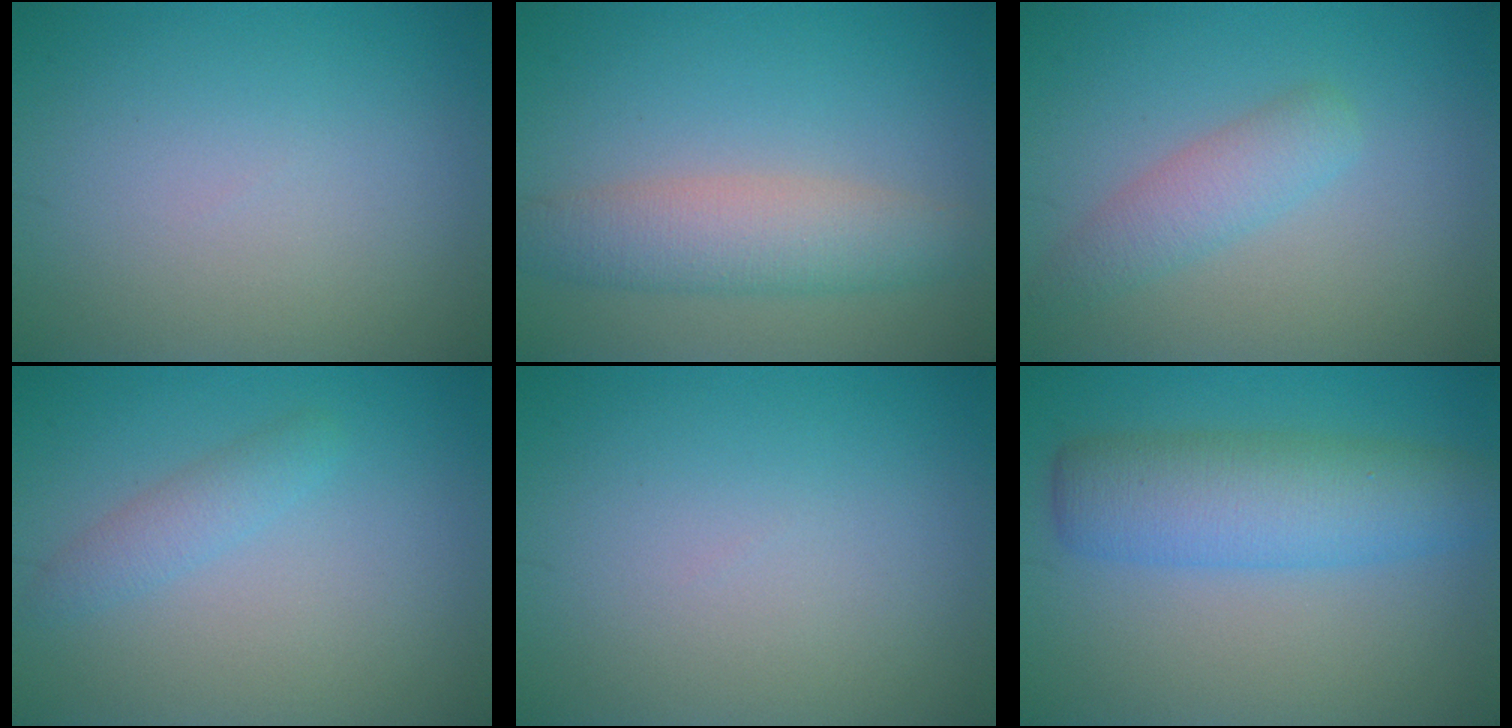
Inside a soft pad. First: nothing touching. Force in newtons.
{"total": 4.4, "press": 4.4, "slide": 0.1}
{"total": 2.6, "press": 2.6, "slide": 0.1}
{"total": 1.8, "press": 1.8, "slide": 0.1}
{"total": 0.0}
{"total": 6.2, "press": 6.2, "slide": 0.2}